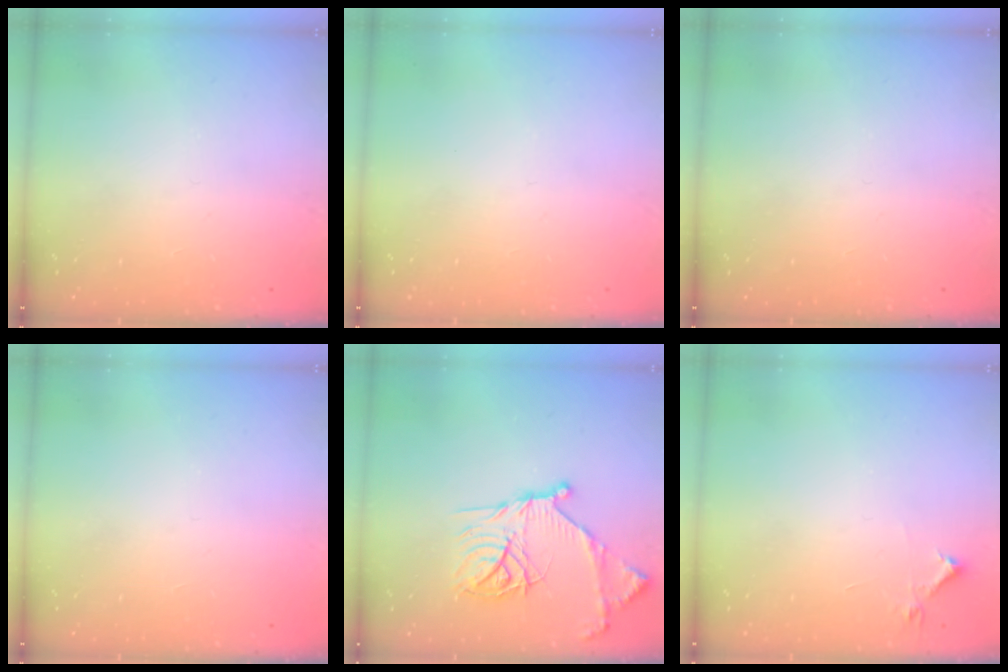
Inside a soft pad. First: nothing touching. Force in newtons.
{"total": 0.0}
{"total": 0.0}
{"total": 1.5, "press": 1.5, "slide": 0.1}
{"total": 19.2, "press": 19.1, "slide": 1.7}
{"total": 3.9, "press": 3.8, "slide": 0.6}